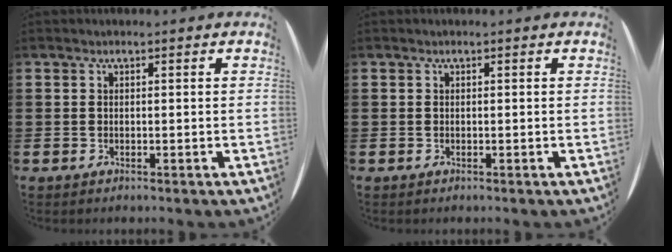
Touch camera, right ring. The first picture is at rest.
{"total": 0.0}